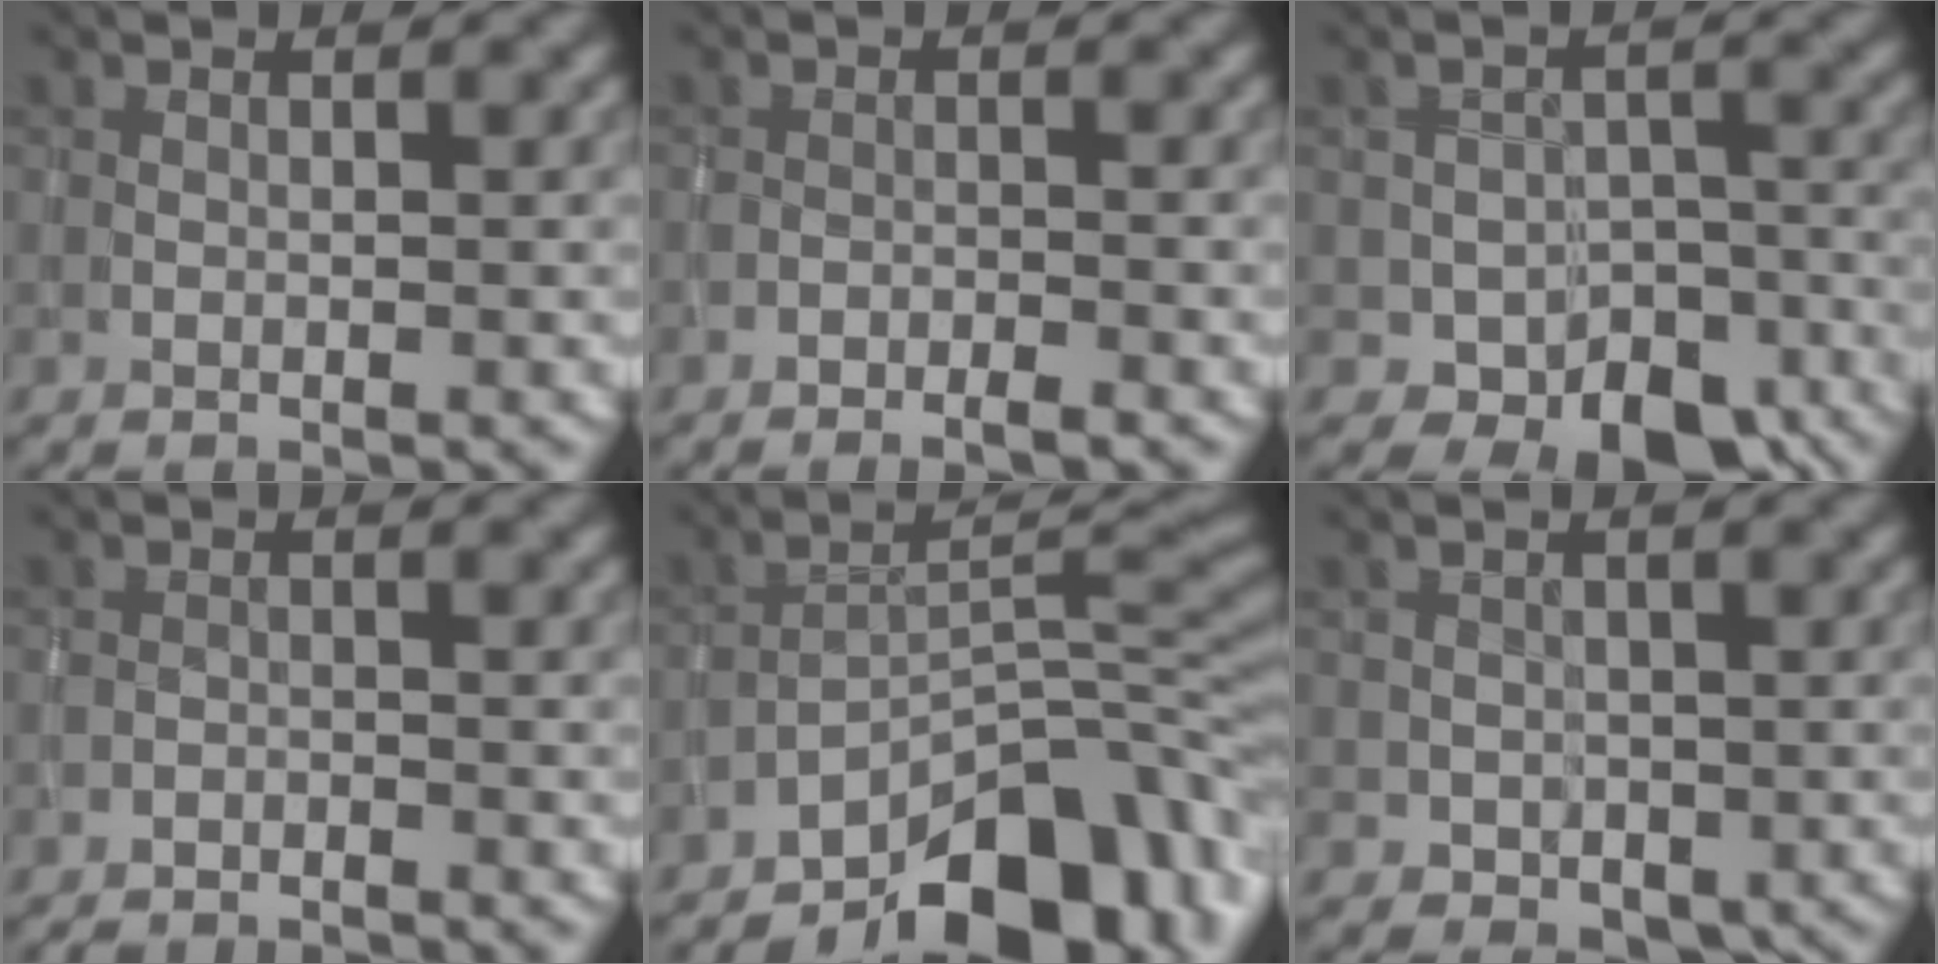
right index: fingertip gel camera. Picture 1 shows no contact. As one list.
[{"total": 1.5, "force": [-1.4, 0.2, 0.6], "torque": [-0.009, -0.002, -0.025]}, {"total": 7.1, "force": [-4.3, 4.3, 3.6], "torque": [-0.040, -0.009, -0.065]}, {"total": 1.8, "force": [-1.8, 0.0, -0.1], "torque": [0.001, -0.002, -0.032]}, {"total": 10.2, "force": [-7.8, 3.3, 5.7], "torque": [-0.059, 0.013, -0.138]}, {"total": 2.2, "force": [-0.3, 2.0, 0.7], "torque": [-0.004, -0.003, -0.003]}]